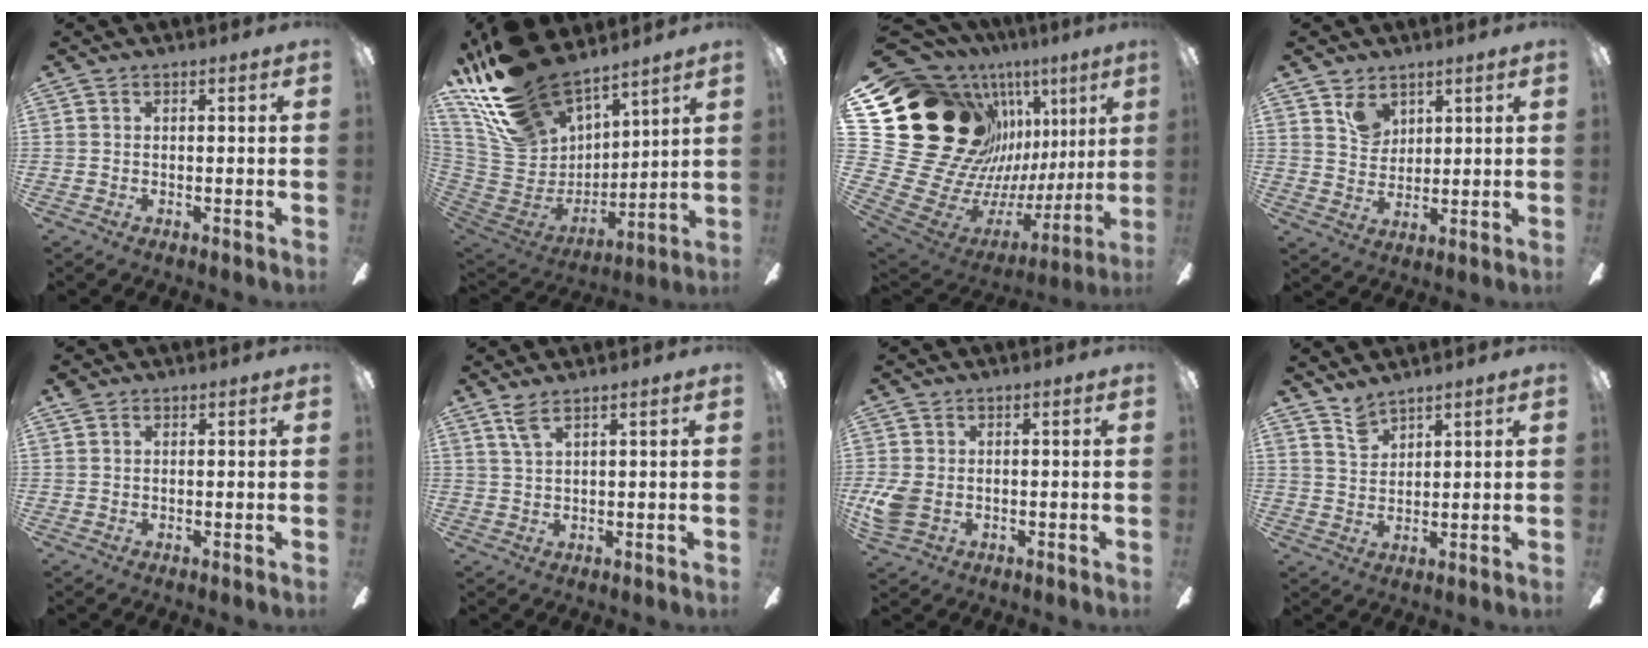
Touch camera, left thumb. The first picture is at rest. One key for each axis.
{"total": 23.4, "fx": 18.5, "fy": 10.4, "fz": 9.9, "tx": -0.234, "ty": -0.106, "tz": 0.350}
{"total": 28.9, "fx": 9.8, "fy": 21.0, "fz": 17.3, "tx": -0.300, "ty": -0.121, "tz": 0.257}
{"total": 6.2, "fx": 4.4, "fy": 4.0, "fz": 1.8, "tx": -0.026, "ty": -0.017, "tz": 0.081}
{"total": 1.2, "fx": 0.9, "fy": 0.8, "fz": 0.3, "tx": -0.008, "ty": 0.000, "tz": 0.017}
{"total": 3.5, "fx": 2.5, "fy": 0.6, "fz": 2.4, "tx": -0.055, "ty": -0.001, "tz": 0.046}
{"total": 5.8, "fx": -0.6, "fy": 4.4, "fz": 3.7, "tx": -0.081, "ty": -0.001, "tz": -0.011}
{"total": 4.5, "fx": 4.2, "fy": 1.4, "fz": 1.1, "tx": -0.033, "ty": -0.019, "tz": 0.080}